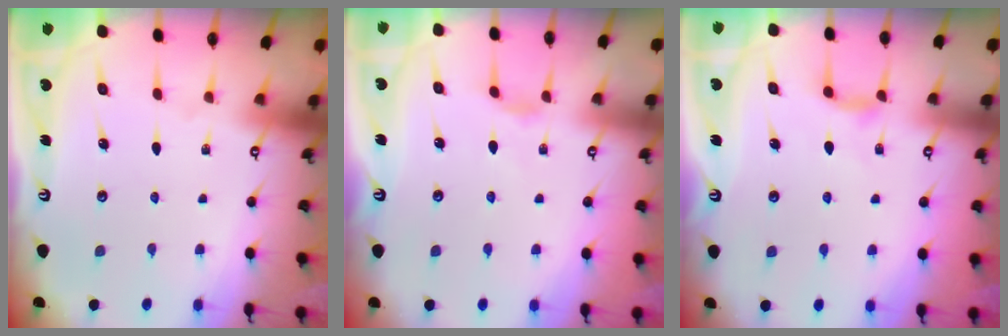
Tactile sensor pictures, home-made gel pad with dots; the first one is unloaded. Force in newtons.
{"total": 1.6, "press": 1.5, "slide": 0.4}
{"total": 4.4, "press": 4.4, "slide": 0.6}